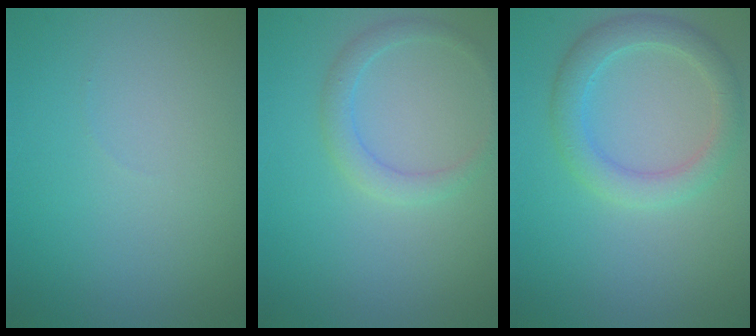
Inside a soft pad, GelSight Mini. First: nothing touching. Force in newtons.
{"total": 1.9, "press": 1.9, "slide": 0.1}
{"total": 3.3, "press": 3.3, "slide": 0.2}